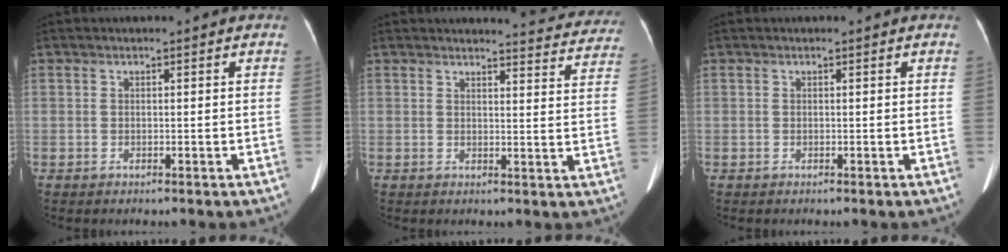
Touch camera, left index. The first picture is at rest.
{"total": 11.3, "force": [11.0, 1.6, 1.5], "torque": [0.010, -0.051, 0.096]}
{"total": 0.0}